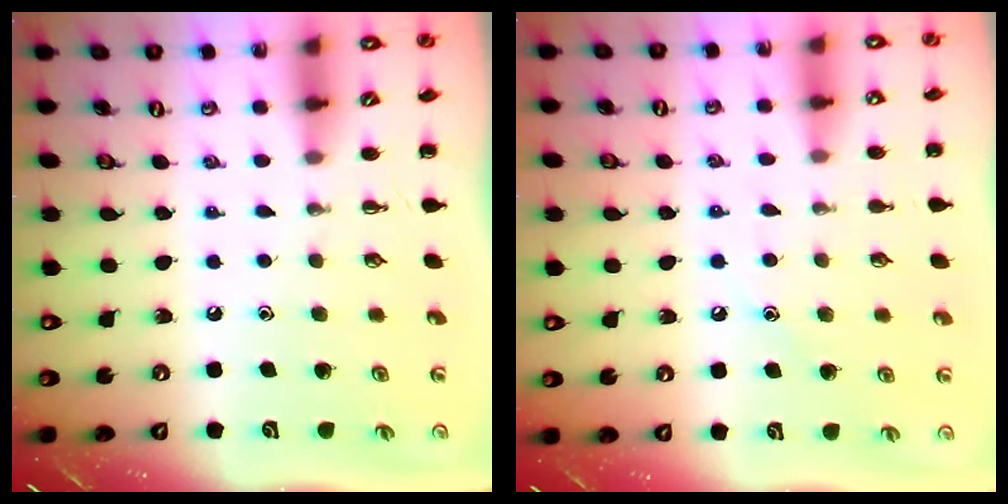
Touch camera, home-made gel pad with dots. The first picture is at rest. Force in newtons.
{"total": 7.1, "press": 6.9, "slide": 1.6}